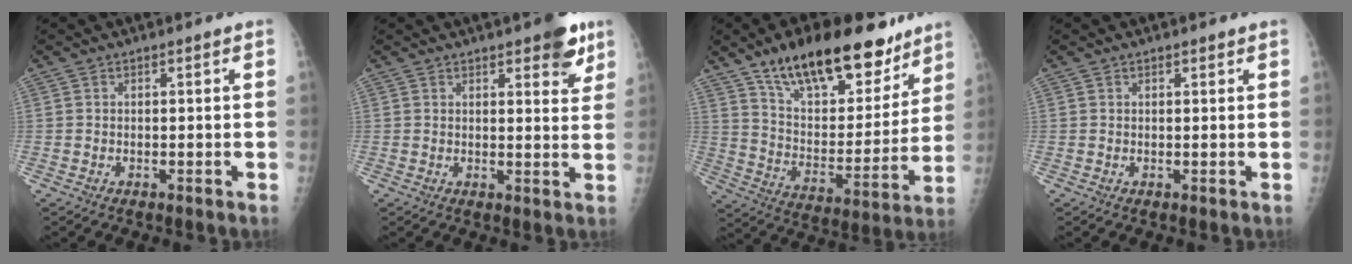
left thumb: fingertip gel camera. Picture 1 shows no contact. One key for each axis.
{"total": 6.9, "fx": 4.2, "fy": 2.5, "fz": 4.9, "tx": -0.038, "ty": -0.018, "tz": 0.047}
{"total": 24.6, "fx": 17.0, "fy": 10.4, "fz": 14.3, "tx": -0.179, "ty": -0.065, "tz": 0.276}
{"total": 0.7, "fx": 0.5, "fy": 0.3, "fz": 0.3, "tx": -0.005, "ty": -0.003, "tz": 0.006}